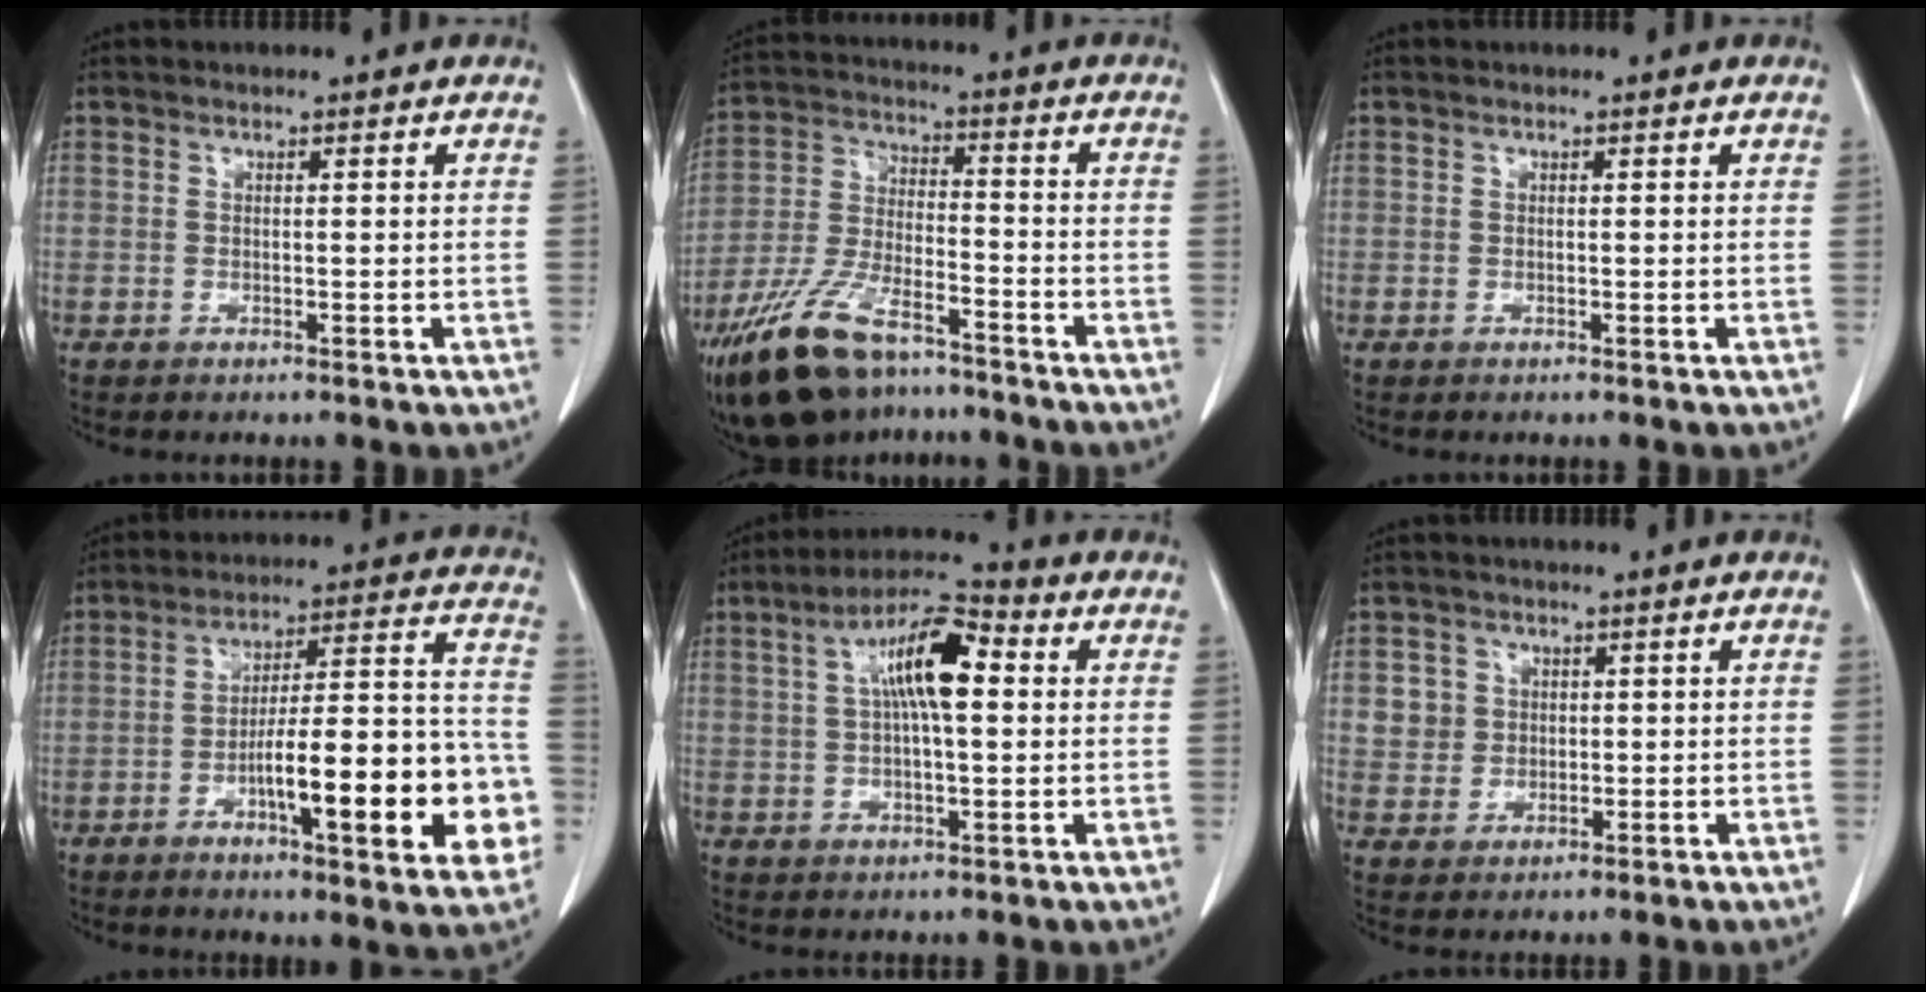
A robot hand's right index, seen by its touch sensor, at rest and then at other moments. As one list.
[{"total": 14.5, "force": [-10.6, 4.9, 8.7], "torque": [-0.183, -0.011, -0.197]}, {"total": 0.0}, {"total": 21.0, "force": [-6.5, 4.1, 19.5], "torque": [-0.232, 0.025, -0.086]}, {"total": 10.8, "force": [2.4, 2.8, 10.1], "torque": [-0.187, 0.027, 0.036]}, {"total": 3.8, "force": [0.8, 3.7, 0.5], "torque": [0.000, 0.009, 0.015]}]